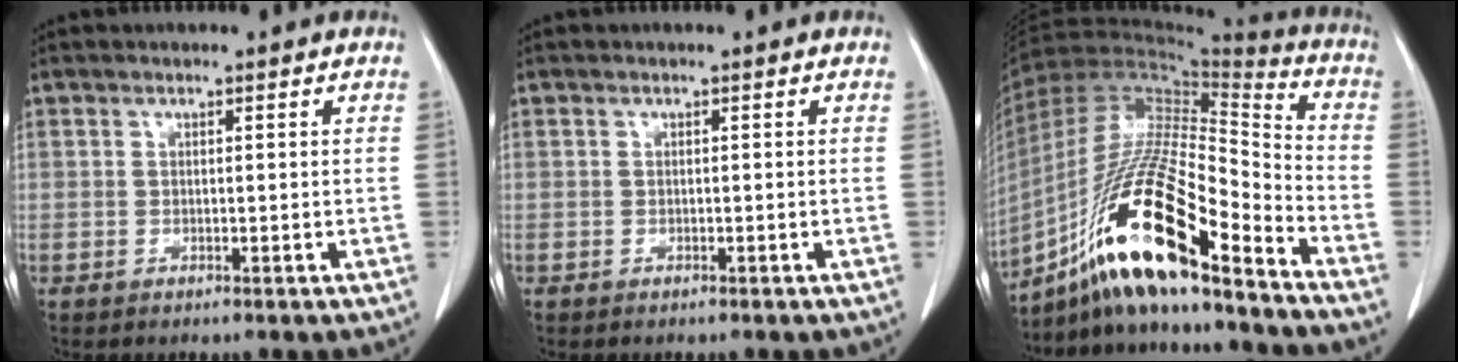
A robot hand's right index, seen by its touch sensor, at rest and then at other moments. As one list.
[{"total": 0.0}, {"total": 21.0, "force": [-13.1, 2.8, 16.2], "torque": [-0.331, -0.014, -0.237]}]